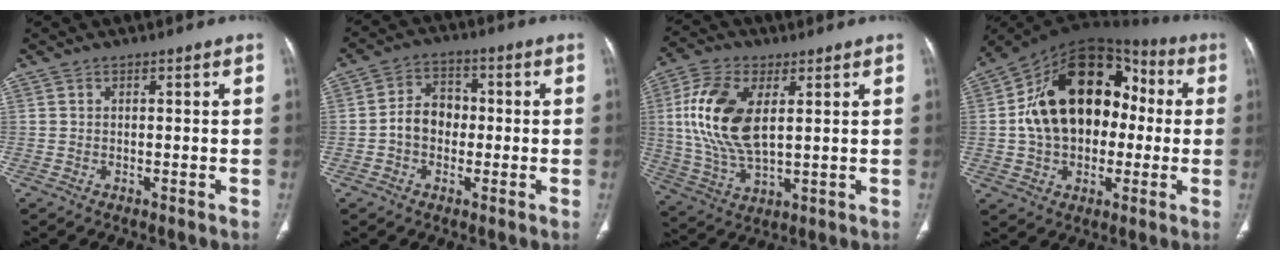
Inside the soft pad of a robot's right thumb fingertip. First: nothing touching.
{"total": 7.0, "force": [-0.9, 5.5, 4.2], "torque": [-0.050, 0.026, -0.026]}
{"total": 15.4, "force": [3.2, 7.9, 12.9], "torque": [-0.268, -0.007, 0.065]}
{"total": 22.8, "force": [0.8, 15.9, 16.3], "torque": [-0.246, 0.043, 0.012]}